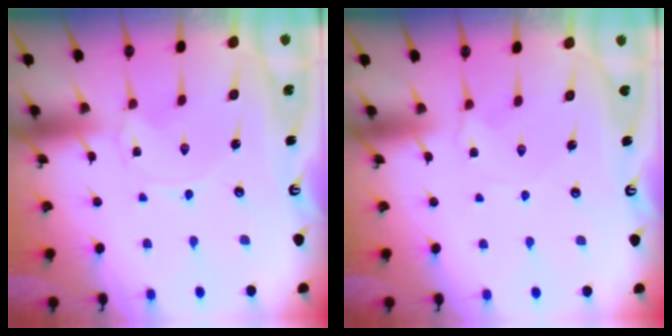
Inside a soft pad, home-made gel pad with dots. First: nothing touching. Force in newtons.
{"total": 1.4, "press": 1.3, "slide": 0.3}